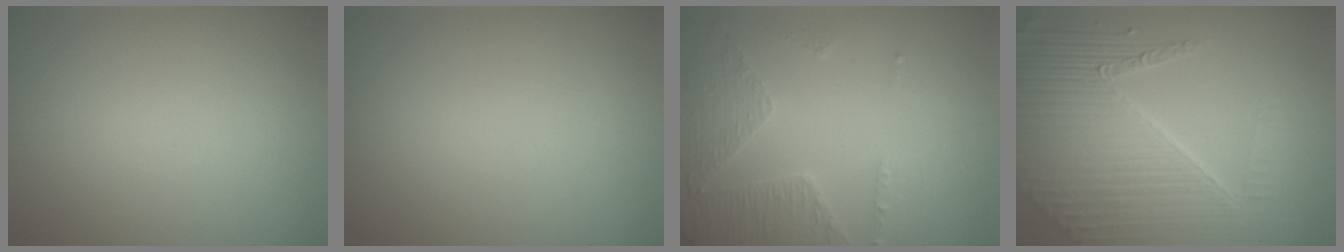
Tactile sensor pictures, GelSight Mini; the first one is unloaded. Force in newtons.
{"total": 0.0}
{"total": 4.6, "press": 3.4, "slide": 3.1}
{"total": 8.6, "press": 5.7, "slide": 6.5}